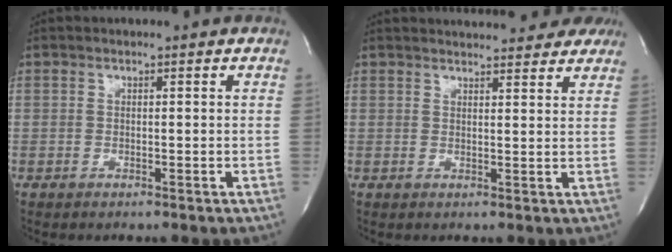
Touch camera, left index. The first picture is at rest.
{"total": 14.7, "force": [13.8, 2.8, 4.3], "torque": [-0.050, 0.019, 0.162]}